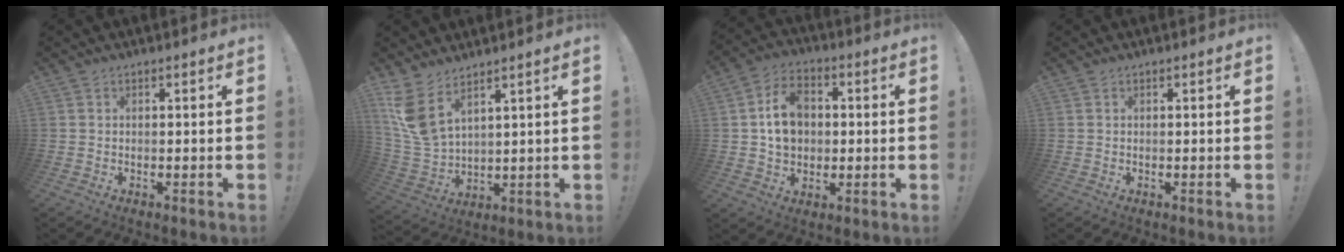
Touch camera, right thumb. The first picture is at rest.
{"total": 9.9, "force": [6.5, 4.4, 6.1], "torque": [-0.133, -0.045, 0.127]}
{"total": 12.0, "force": [1.1, 9.7, 7.0], "torque": [-0.108, 0.012, 0.023]}
{"total": 0.0}